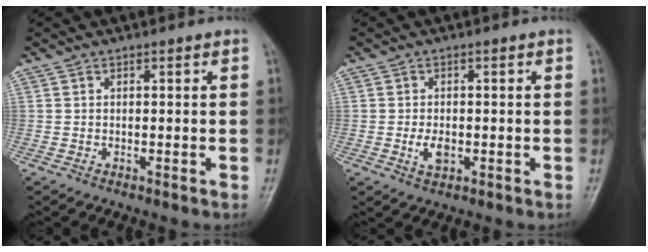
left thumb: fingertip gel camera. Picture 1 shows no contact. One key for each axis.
{"total": 4.1, "fx": -1.0, "fy": 2.4, "fz": 3.1, "tx": -0.056, "ty": 0.002, "tz": -0.017}